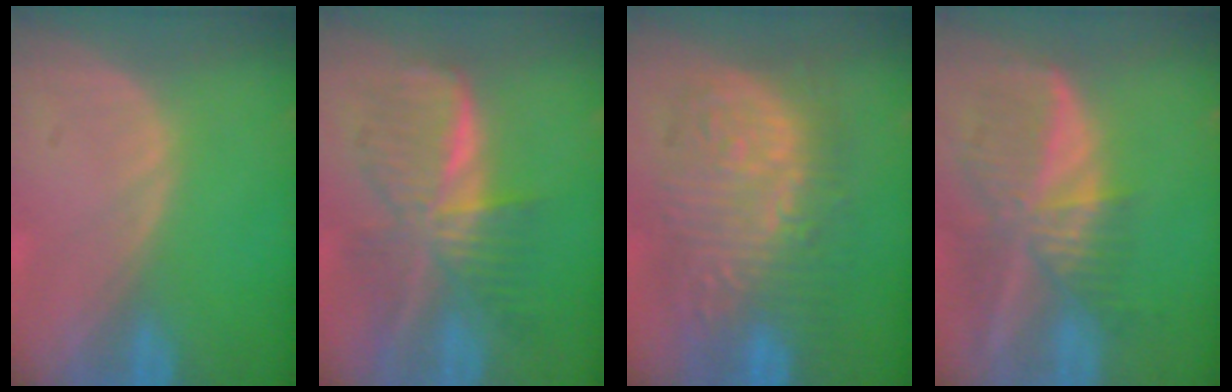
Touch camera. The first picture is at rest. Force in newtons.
{"total": 8.9, "press": 8.9, "slide": 0.6}
{"total": 13.3, "press": 13.3, "slide": 1.2}
{"total": 9.2, "press": 7.9, "slide": 4.7}